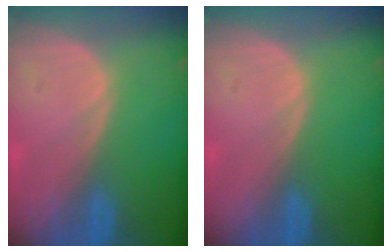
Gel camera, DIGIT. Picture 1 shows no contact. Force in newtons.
{"total": 0.0}